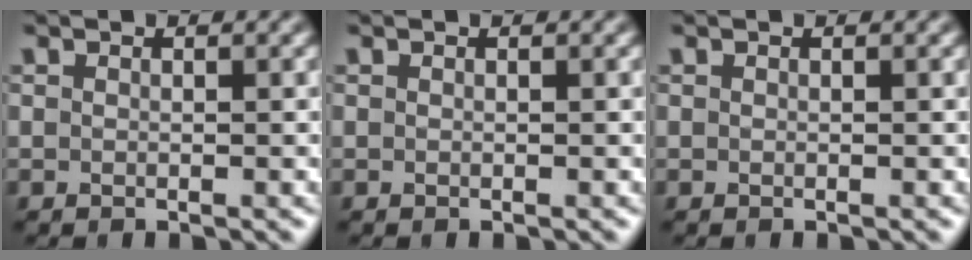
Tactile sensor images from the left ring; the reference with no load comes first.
{"total": 0.0}
{"total": 0.0}